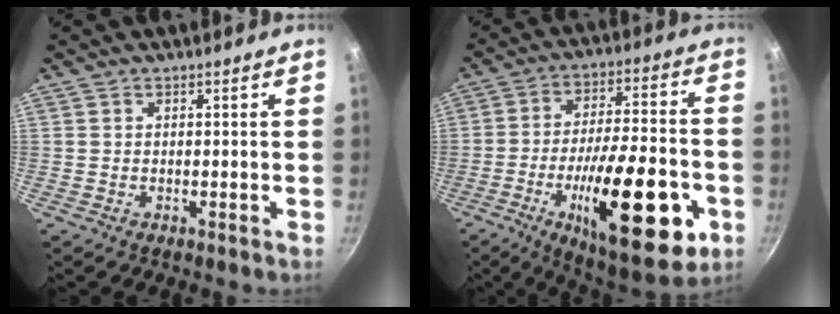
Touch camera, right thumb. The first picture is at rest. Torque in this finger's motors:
{"motor_torque": [2.58, 2.43, 2.06, -0.71, 0.55]}